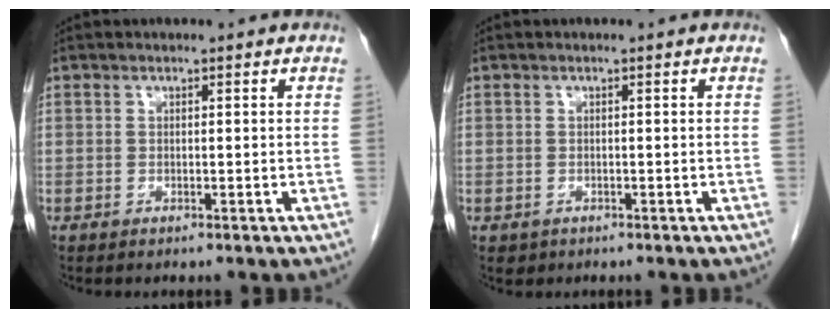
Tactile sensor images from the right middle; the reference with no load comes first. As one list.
[{"total": 0.8, "force": [-0.3, 0.7, 0.1], "torque": [-0.007, 0.003, 0.001]}]